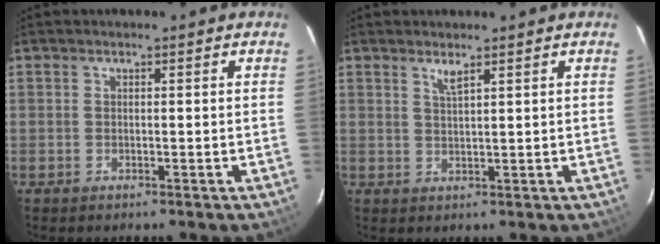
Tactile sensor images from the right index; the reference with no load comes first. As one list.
[{"total": 1.8, "force": [1.4, 0.1, 1.2], "torque": [-0.025, -0.001, 0.025]}]